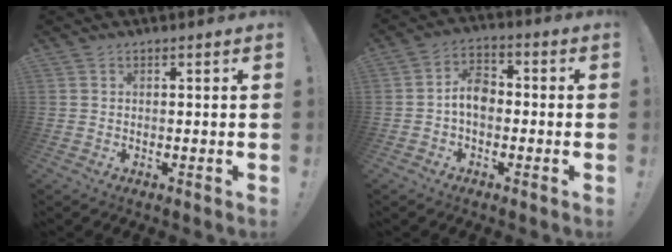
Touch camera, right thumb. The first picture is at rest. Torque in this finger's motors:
{"motor_torque": [1.09, 0.86, 0.26, -0.24, 0.01]}